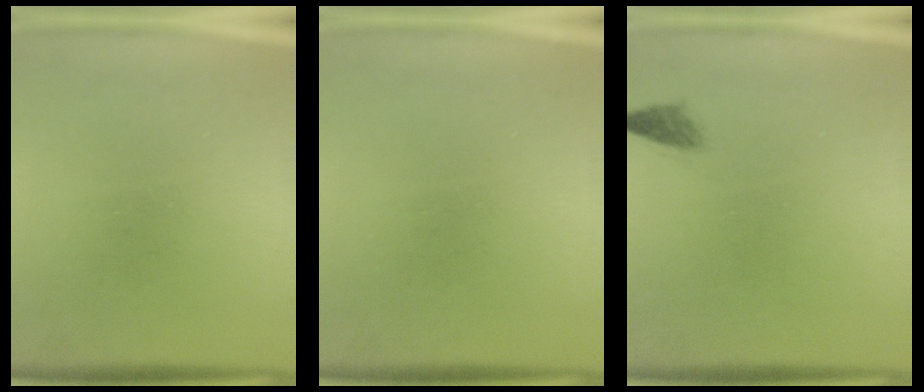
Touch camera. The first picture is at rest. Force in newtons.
{"total": 0.0}
{"total": 1.3}